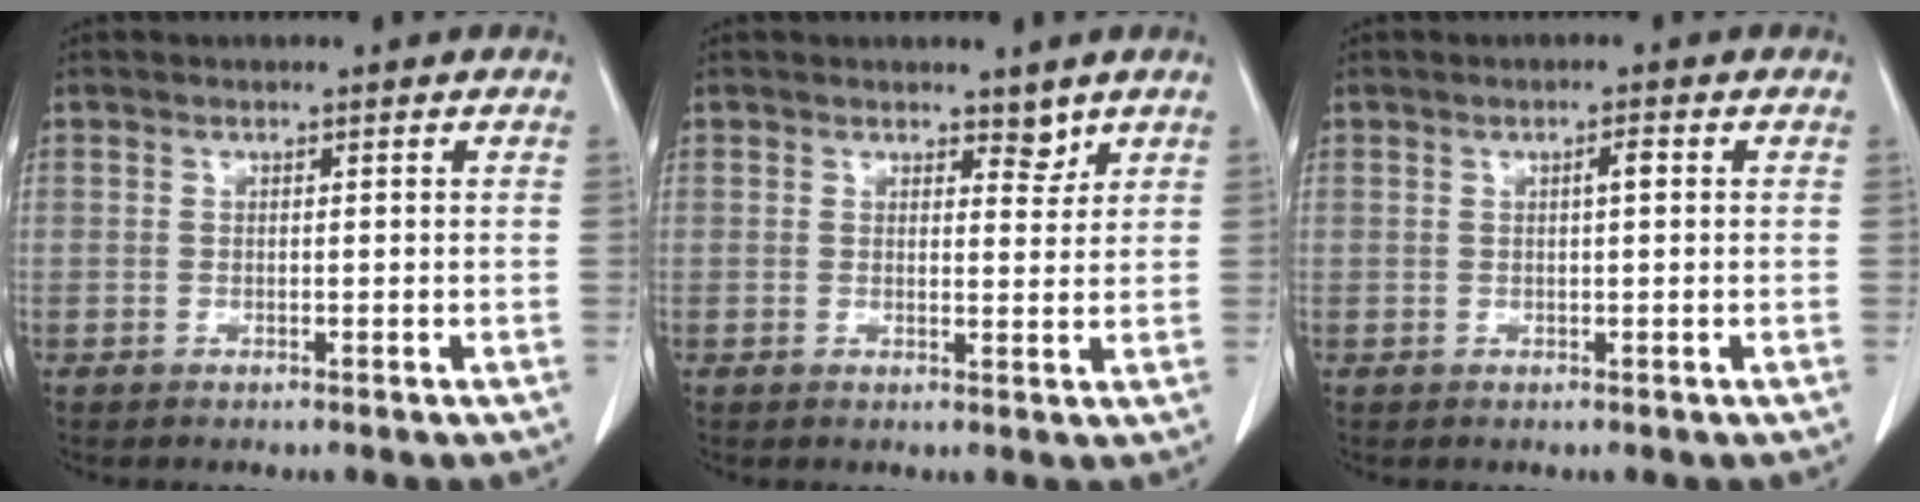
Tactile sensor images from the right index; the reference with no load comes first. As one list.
[{"total": 2.0, "force": [1.5, 1.0, 0.8], "torque": [-0.003, -0.003, 0.019]}, {"total": 1.4, "force": [0.2, 0.2, 1.4], "torque": [-0.021, 0.005, 0.002]}]